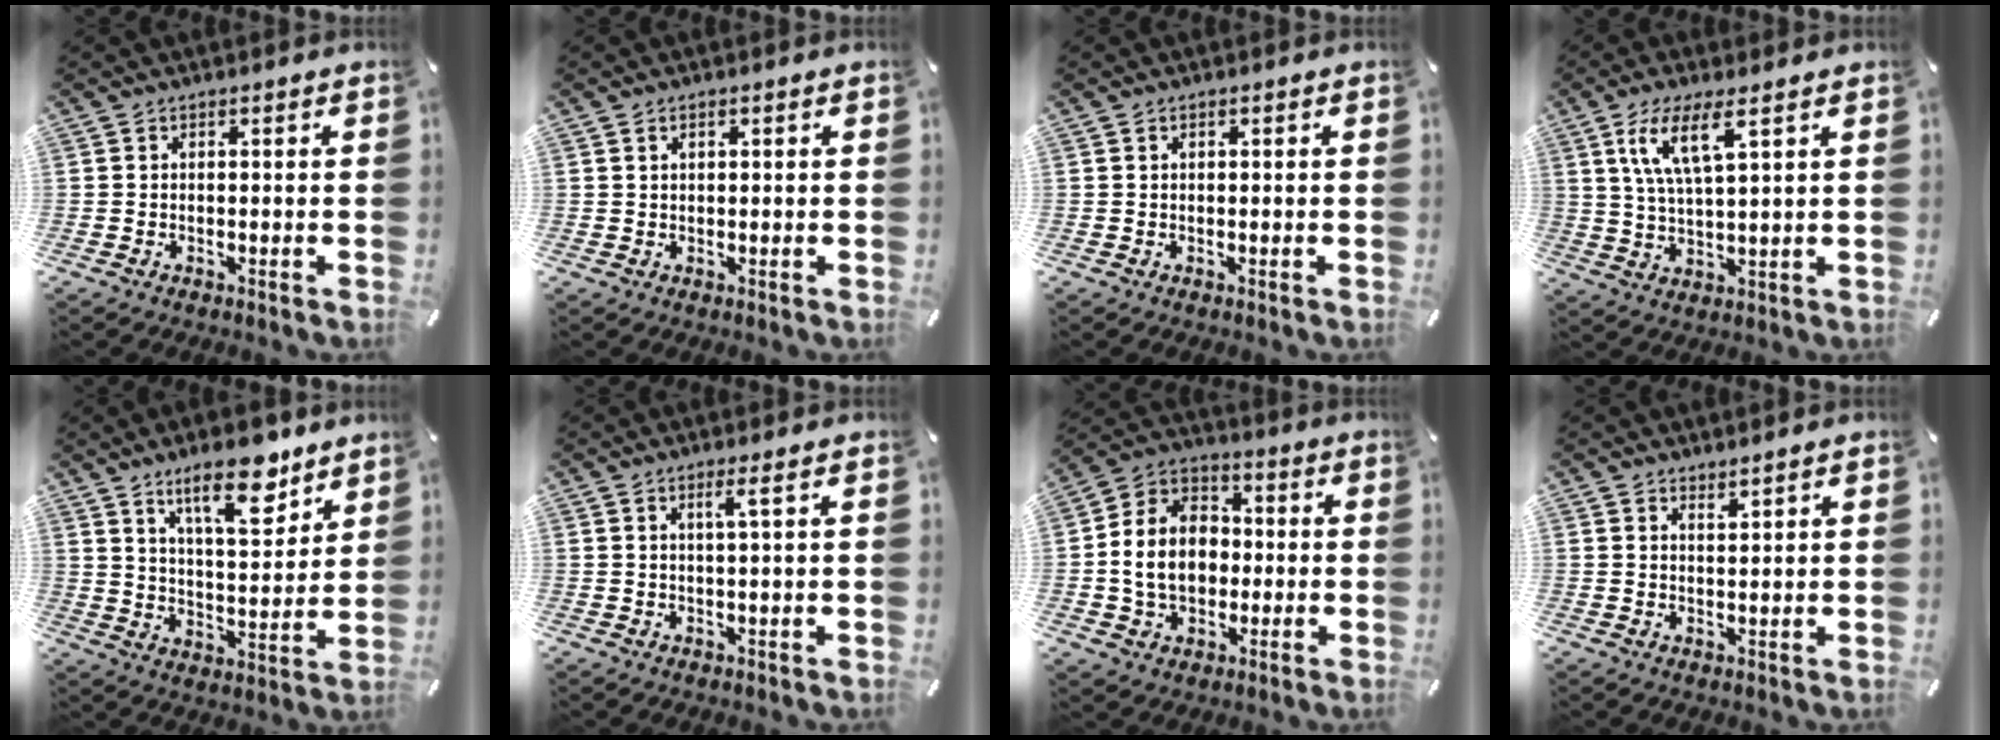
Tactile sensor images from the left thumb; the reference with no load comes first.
{"total": 1.7, "force": [0.7, 0.9, 1.2], "torque": [-0.017, -0.001, 0.011]}
{"total": 0.7, "force": [0.3, 0.4, 0.5], "torque": [-0.010, 0.003, 0.004]}
{"total": 9.8, "force": [5.2, 2.7, 7.9], "torque": [-0.173, -0.002, 0.090]}
{"total": 15.2, "force": [10.2, 5.7, 9.8], "torque": [-0.148, -0.051, 0.171]}
{"total": 3.1, "force": [1.3, -0.1, 2.8], "torque": [-0.056, -0.004, 0.019]}
{"total": 11.8, "force": [-1.2, 9.8, 6.3], "torque": [-0.158, 0.017, -0.025]}
{"total": 2.0, "force": [1.9, 0.0, 0.4], "torque": [-0.008, -0.008, 0.036]}